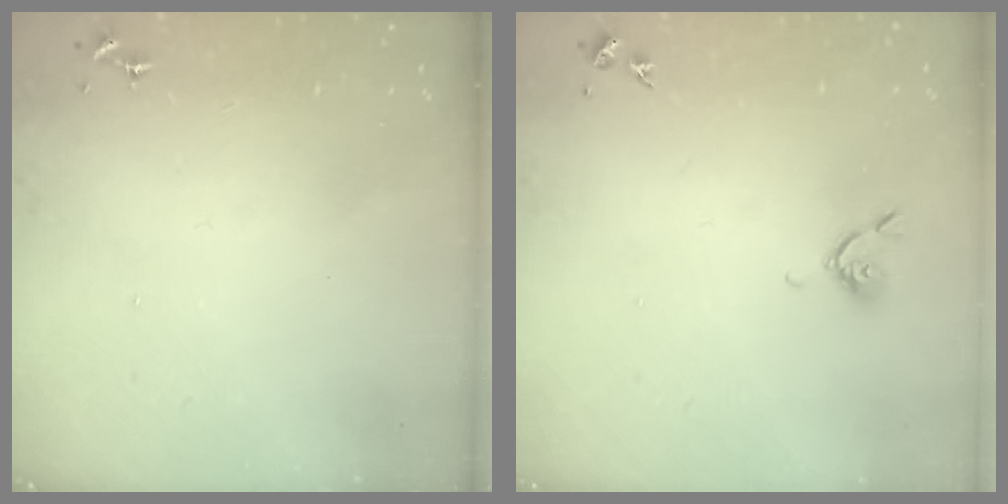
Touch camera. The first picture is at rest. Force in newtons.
{"total": 5.3, "press": 5.2, "slide": 1.1}